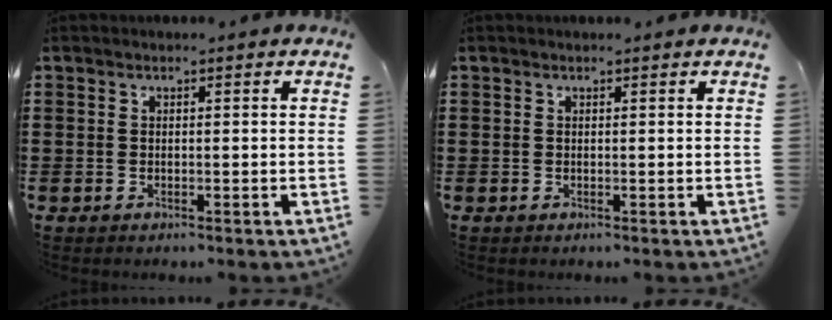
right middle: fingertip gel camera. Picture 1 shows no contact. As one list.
[{"total": 0.0}]